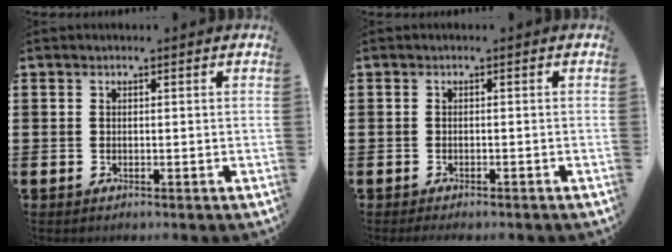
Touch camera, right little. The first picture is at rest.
{"total": 0.6, "force": [-0.5, 0.1, 0.3], "torque": [-0.005, -0.002, -0.010]}